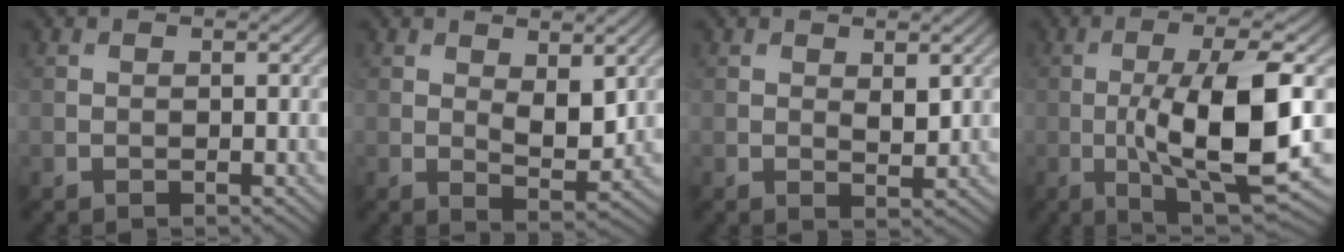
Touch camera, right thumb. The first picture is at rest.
{"total": 4.3, "force": [1.3, 2.0, 3.6], "torque": [-0.066, -0.008, 0.029]}
{"total": 2.0, "force": [0.8, 0.9, 1.6], "torque": [-0.030, -0.008, 0.018]}
{"total": 13.7, "force": [-1.7, 3.6, 13.1], "torque": [-0.220, 0.001, -0.022]}